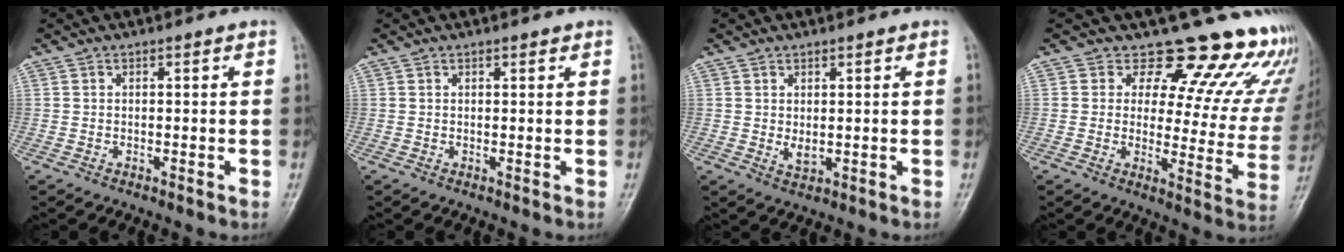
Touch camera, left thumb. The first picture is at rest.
{"total": 1.0, "force": [0.8, 0.4, 0.5], "torque": [-0.006, -0.004, 0.010]}
{"total": 2.6, "force": [0.9, 1.4, 2.0], "torque": [-0.032, -0.012, 0.020]}
{"total": 19.5, "force": [16.9, 7.6, 6.2], "torque": [-0.016, -0.126, 0.178]}